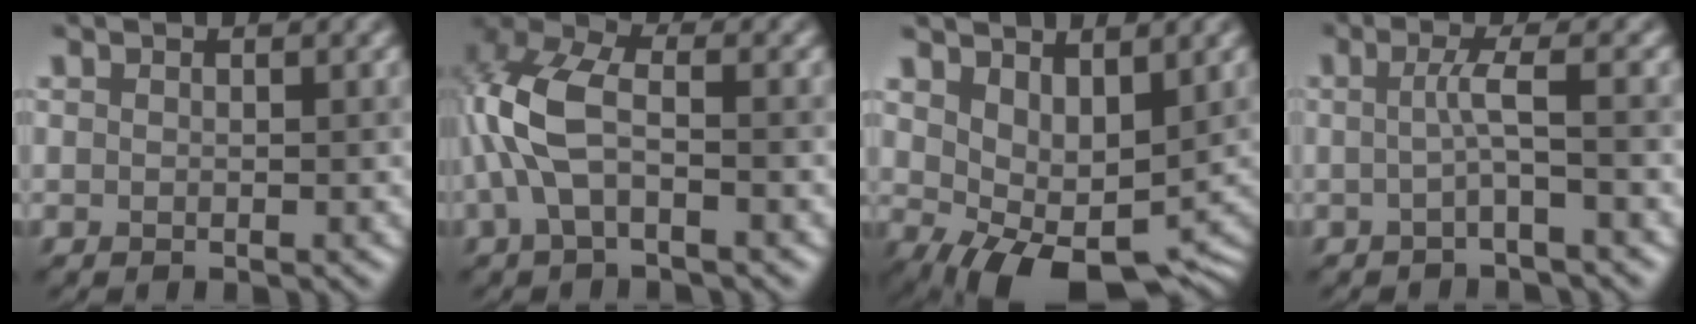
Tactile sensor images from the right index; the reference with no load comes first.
{"total": 5.3, "force": [-0.7, 2.5, 4.6], "torque": [-0.120, 0.017, -0.018]}
{"total": 7.4, "force": [0.9, 4.8, 5.6], "torque": [-0.071, -0.029, 0.045]}
{"total": 1.9, "force": [-0.3, 0.2, 1.9], "torque": [-0.044, -0.004, -0.008]}